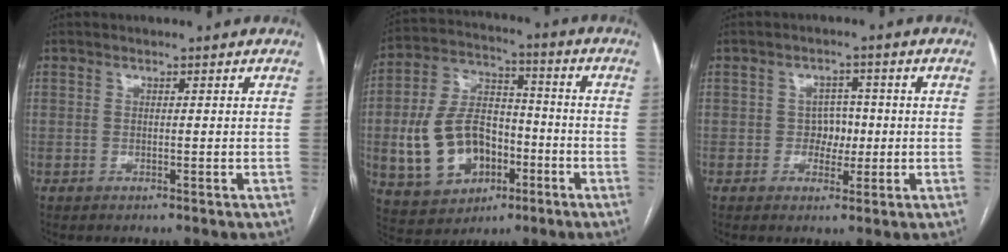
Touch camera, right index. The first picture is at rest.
{"total": 14.7, "force": [-3.7, 10.0, 10.1], "torque": [-0.221, 0.025, -0.051]}
{"total": 3.5, "force": [-0.4, 2.9, 1.9], "torque": [-0.016, 0.009, -0.007]}